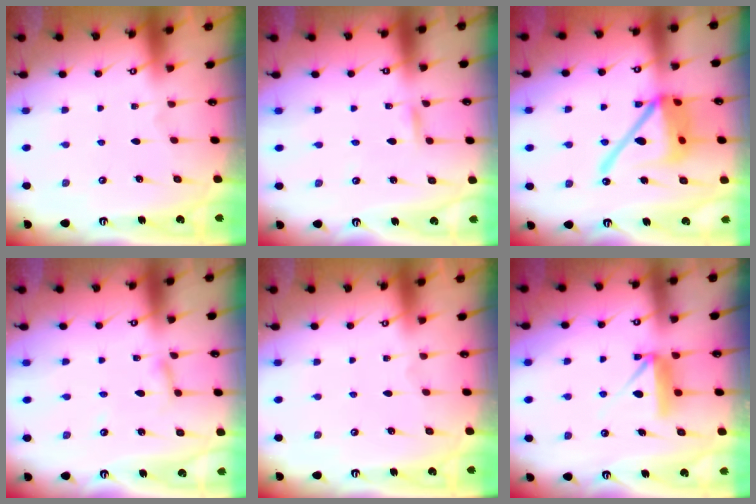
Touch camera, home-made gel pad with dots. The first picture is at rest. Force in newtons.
{"total": 2.8, "press": 2.8, "slide": 0.3}
{"total": 17.7, "press": 17.6, "slide": 2.2}
{"total": 2.7, "press": 2.7, "slide": 0.2}
{"total": 0.0}
{"total": 9.6, "press": 9.6, "slide": 0.3}